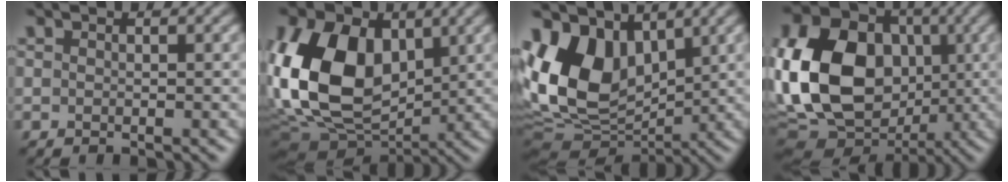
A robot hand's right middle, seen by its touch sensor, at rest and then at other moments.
{"total": 13.7, "force": [1.5, 9.5, 9.9], "torque": [-0.223, 0.007, 0.013]}
{"total": 11.8, "force": [3.1, 8.2, 7.9], "torque": [-0.179, 0.012, 0.049]}
{"total": 16.8, "force": [-0.1, 13.1, 10.5], "torque": [-0.216, 0.006, 0.000]}